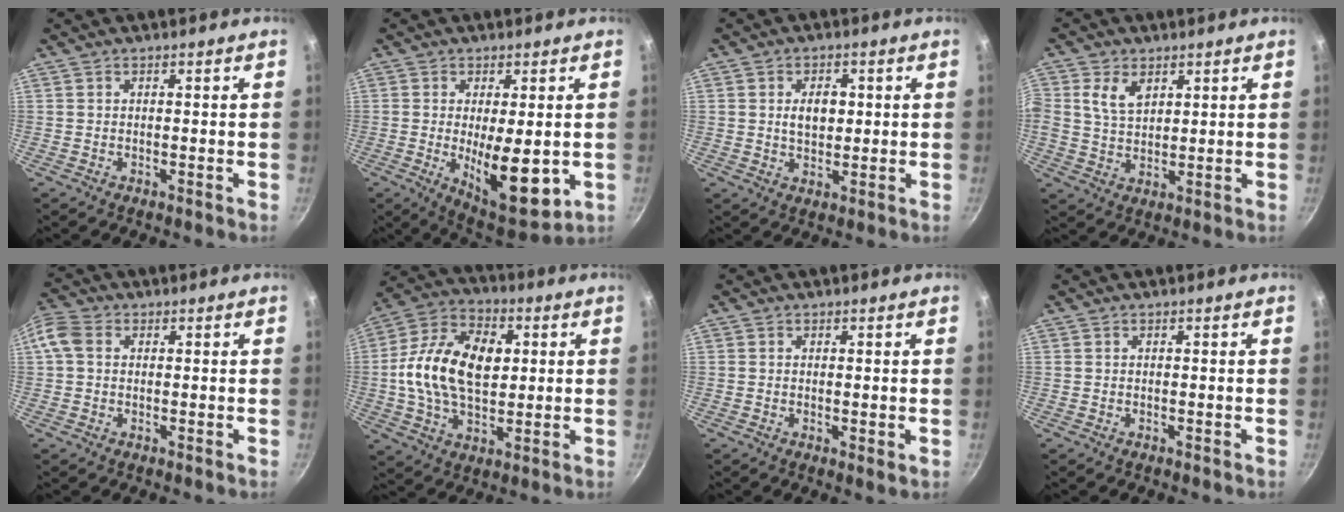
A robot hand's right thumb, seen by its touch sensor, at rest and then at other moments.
{"total": 12.7, "force": [-1.3, 4.6, 11.7], "torque": [-0.166, -0.019, -0.003]}
{"total": 5.4, "force": [0.7, 3.5, 4.0], "torque": [-0.047, -0.001, 0.011]}
{"total": 6.1, "force": [2.4, 4.1, 3.9], "torque": [-0.066, -0.009, 0.047]}
{"total": 5.9, "force": [1.0, 4.5, 3.7], "torque": [-0.081, 0.015, 0.008]}
{"total": 18.1, "force": [1.8, 11.5, 13.9], "torque": [-0.230, 0.017, 0.019]}
{"total": 1.1, "force": [0.1, 0.2, 1.1], "torque": [-0.018, -0.006, 0.000]}
{"total": 0.0}